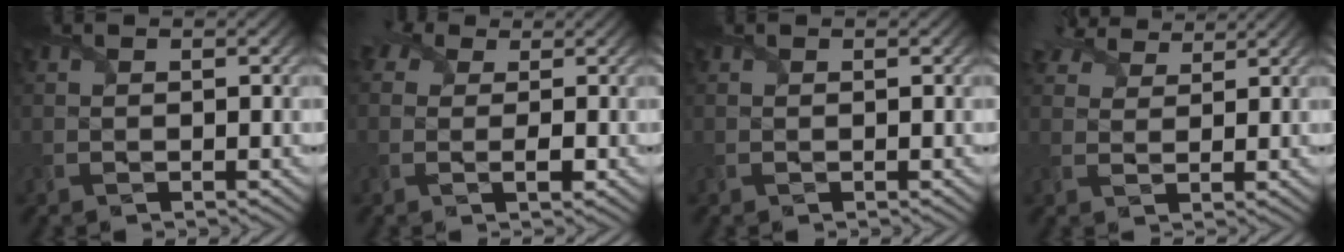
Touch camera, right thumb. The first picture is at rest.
{"total": 4.0, "force": [0.5, 2.8, 2.8], "torque": [-0.054, 0.002, -0.001]}
{"total": 0.0}
{"total": 4.8, "force": [4.1, 2.0, 1.7], "torque": [-0.044, 0.013, 0.071]}